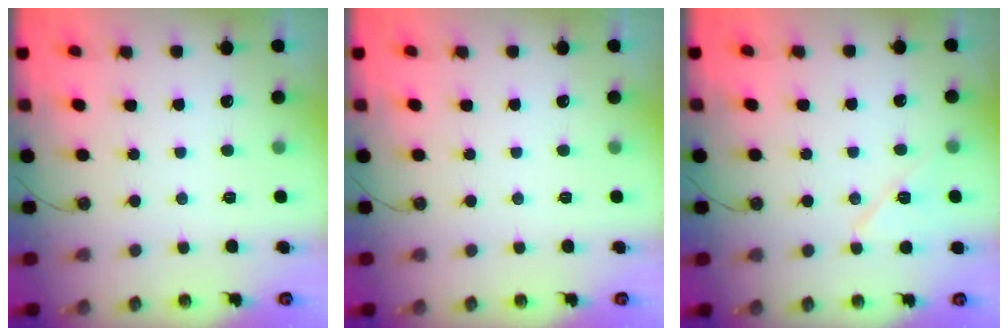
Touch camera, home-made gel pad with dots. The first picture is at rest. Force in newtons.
{"total": 0.0}
{"total": 8.5, "press": 8.4, "slide": 1.1}